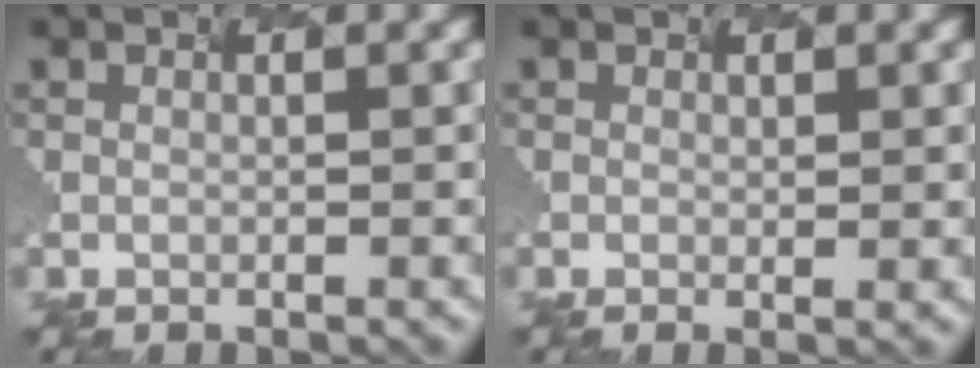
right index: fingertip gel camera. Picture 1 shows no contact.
{"total": 0.5, "force": [-0.2, -0.4, 0.2], "torque": [-0.009, -0.009, 0.007]}